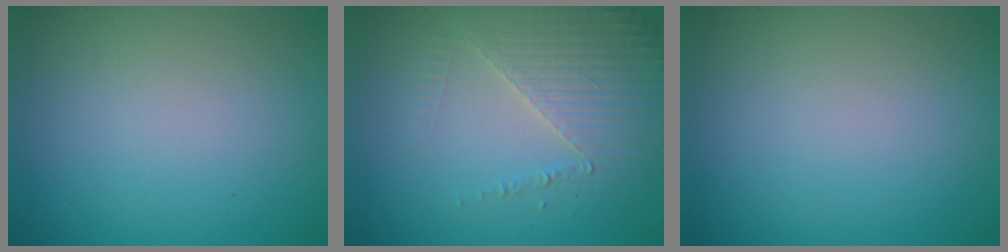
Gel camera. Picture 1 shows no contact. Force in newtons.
{"total": 4.5, "press": 3.2, "slide": 3.1}
{"total": 0.0}